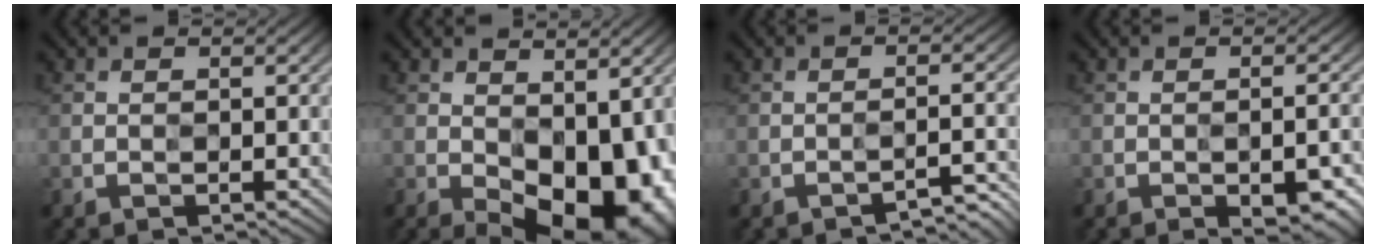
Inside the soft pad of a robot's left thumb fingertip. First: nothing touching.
{"total": 13.6, "force": [-3.2, 7.6, 10.8], "torque": [-0.147, -0.021, -0.026]}
{"total": 2.3, "force": [-2.0, 0.1, 1.2], "torque": [-0.006, 0.014, -0.030]}
{"total": 5.2, "force": [-2.7, 2.0, 4.0], "torque": [-0.046, -0.001, -0.025]}